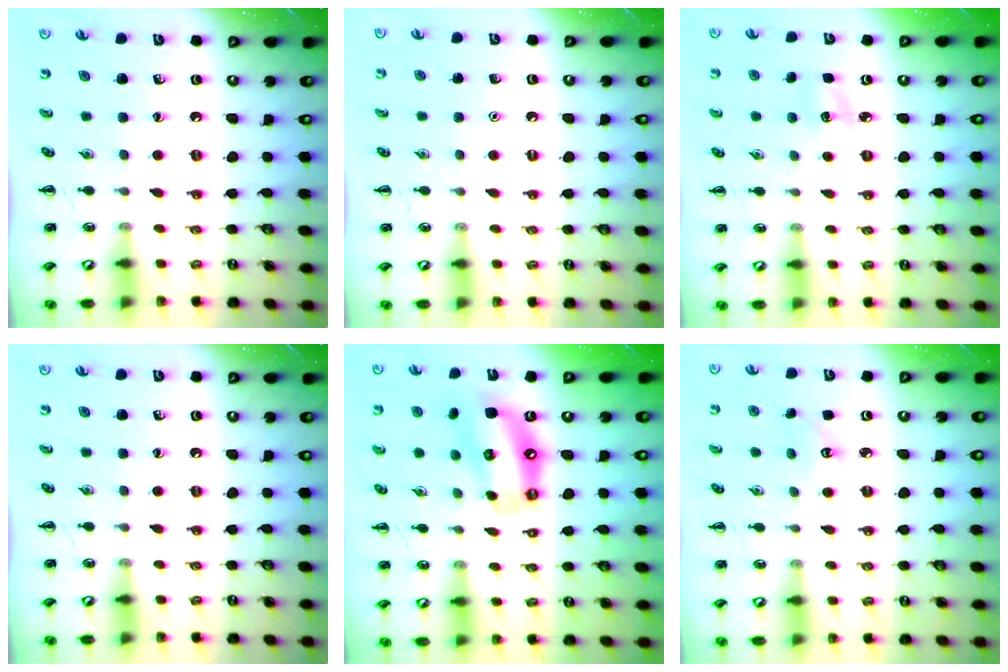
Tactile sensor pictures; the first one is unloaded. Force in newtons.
{"total": 1.5, "press": 1.5, "slide": 0.1}
{"total": 4.4, "press": 4.2, "slide": 1.3}
{"total": 0.0}
{"total": 12.7, "press": 12.2, "slide": 3.5}
{"total": 2.1, "press": 2.0, "slide": 0.6}